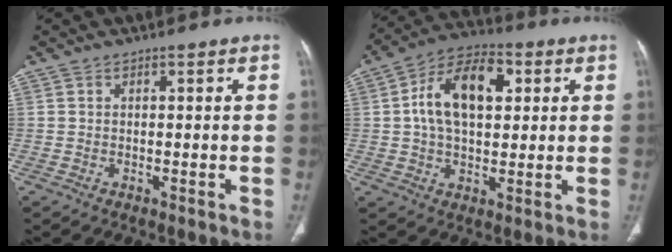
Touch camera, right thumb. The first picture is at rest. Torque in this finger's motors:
{"motor_torque": [1.53, 2.28, 0.70, -0.30, 0.12]}